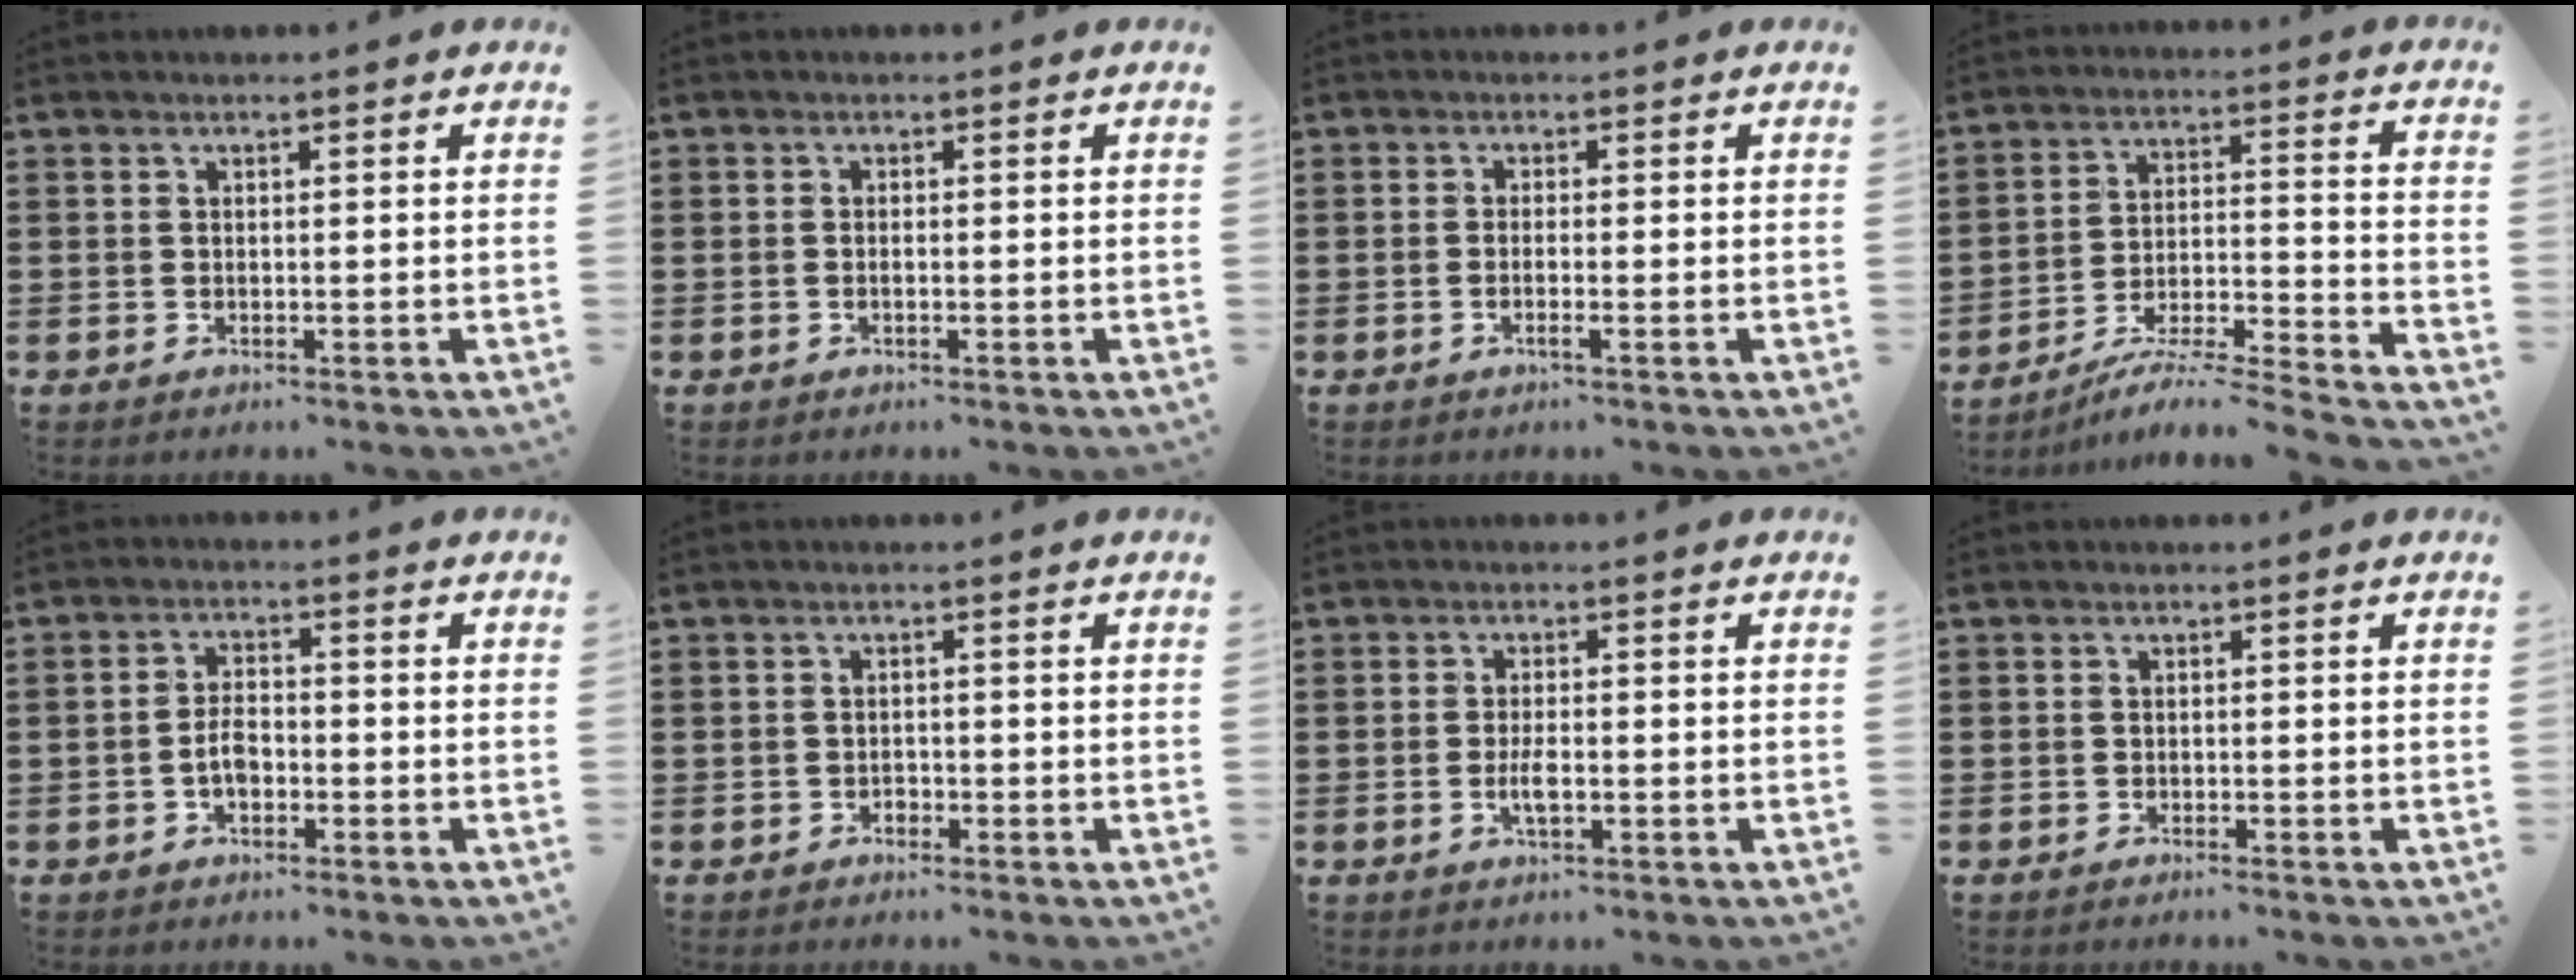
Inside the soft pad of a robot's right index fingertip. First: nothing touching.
{"total": 0.7, "force": [-0.3, -0.1, 0.6], "torque": [-0.012, -0.006, -0.004]}
{"total": 1.7, "force": [-0.9, -0.2, 1.4], "torque": [-0.023, -0.007, -0.015]}
{"total": 6.4, "force": [-5.8, -0.1, 2.7], "torque": [-0.046, -0.012, -0.118]}
{"total": 3.5, "force": [-1.2, 1.8, 2.8], "torque": [-0.067, 0.000, -0.028]}
{"total": 1.0, "force": [-0.8, 0.5, 0.2], "torque": [-0.007, 0.000, -0.018]}
{"total": 3.0, "force": [-0.8, 0.9, 2.7], "torque": [-0.063, -0.004, -0.019]}
{"total": 0.8, "force": [-0.8, -0.1, 0.1], "torque": [-0.003, -0.003, -0.015]}